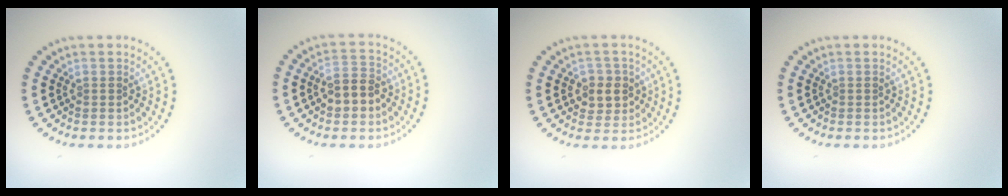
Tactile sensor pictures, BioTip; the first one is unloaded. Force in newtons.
{"total": 2.9, "press": 2.9, "slide": 0.7}
{"total": 2.4, "press": 2.2, "slide": 0.7}
{"total": 0.0}